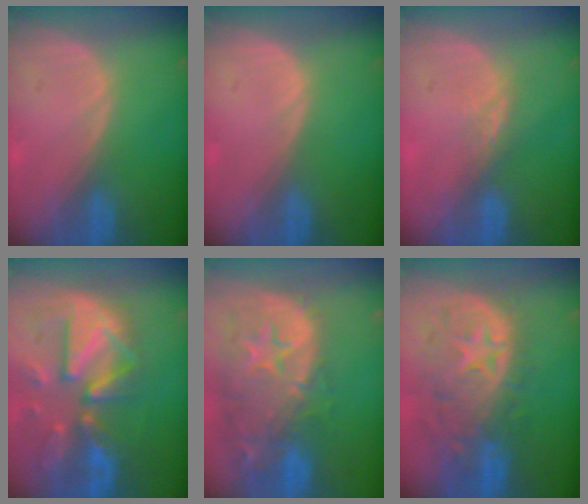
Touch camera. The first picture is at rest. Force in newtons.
{"total": 0.0}
{"total": 2.4, "press": 1.9, "slide": 1.4}
{"total": 12.1, "press": 10.5, "slide": 6.1}
{"total": 14.4, "press": 11.6, "slide": 8.6}
{"total": 11.0, "press": 9.8, "slide": 5.1}